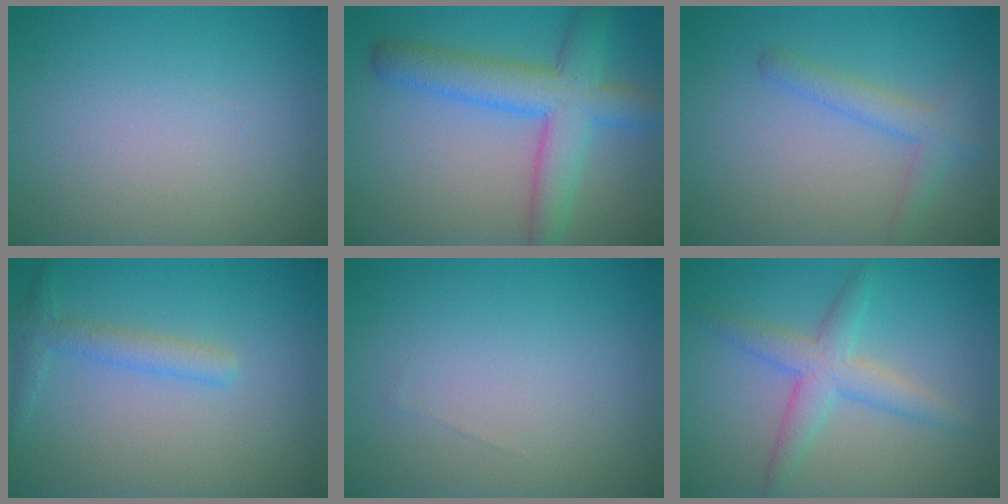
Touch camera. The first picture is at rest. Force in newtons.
{"total": 6.6, "press": 6.6, "slide": 0.2}
{"total": 2.4, "press": 2.4, "slide": 0.1}
{"total": 2.2, "press": 2.2, "slide": 0.1}
{"total": 0.0}
{"total": 3.6, "press": 3.6, "slide": 0.1}